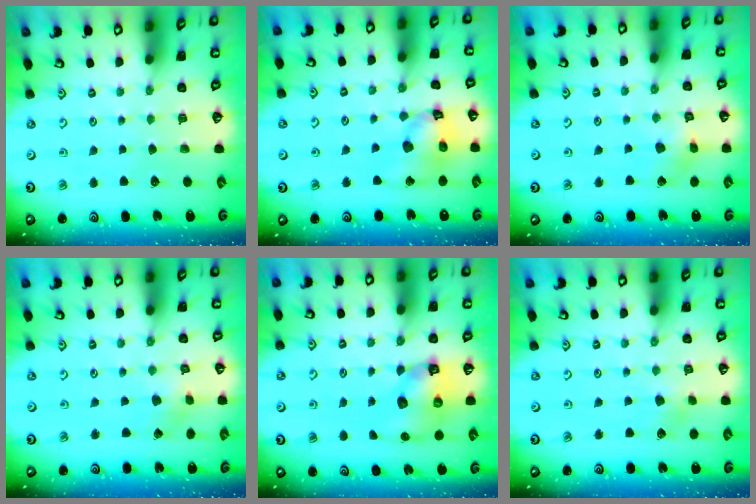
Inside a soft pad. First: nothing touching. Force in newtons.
{"total": 14.6, "press": 14.5, "slide": 1.8}
{"total": 4.8, "press": 4.7, "slide": 0.6}
{"total": 2.0, "press": 2.0, "slide": 0.1}
{"total": 8.4, "press": 8.3, "slide": 1.5}
{"total": 3.4, "press": 3.4, "slide": 0.4}